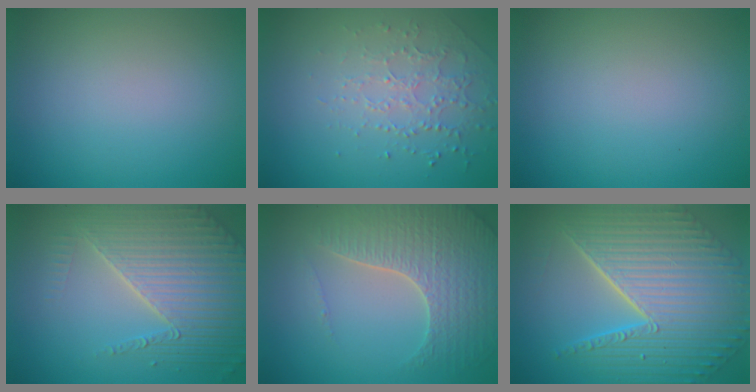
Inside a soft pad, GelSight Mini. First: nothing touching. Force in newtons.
{"total": 1.7, "press": 1.5, "slide": 0.8}
{"total": 0.0}
{"total": 5.8, "press": 4.8, "slide": 3.2}
{"total": 5.0, "press": 4.4, "slide": 2.3}
{"total": 10.9, "press": 7.2, "slide": 8.1}